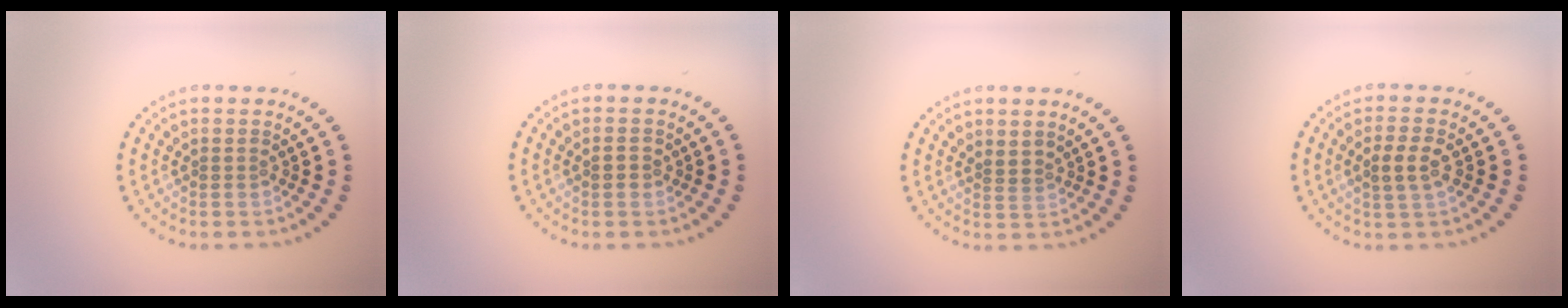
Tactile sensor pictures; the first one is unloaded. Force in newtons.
{"total": 0.8, "press": 0.8, "slide": 0.2}
{"total": 0.7, "press": 0.6, "slide": 0.5}
{"total": 2.6, "press": 2.5, "slide": 0.5}